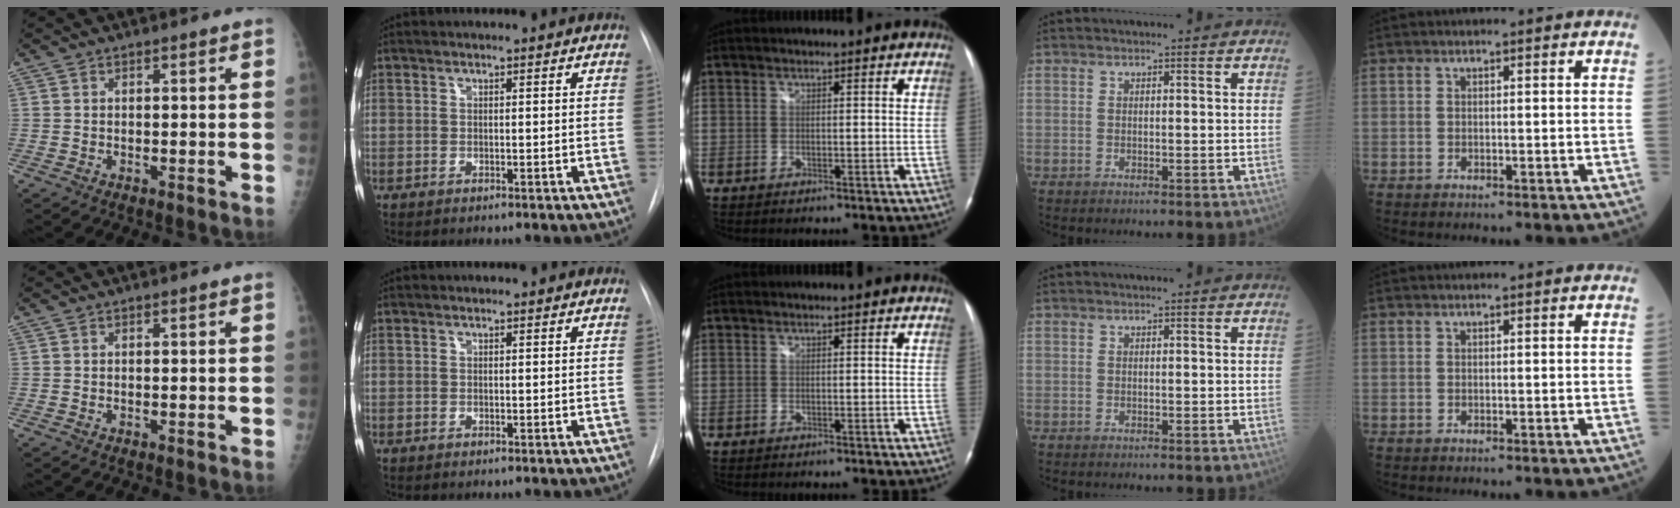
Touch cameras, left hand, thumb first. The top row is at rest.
{}